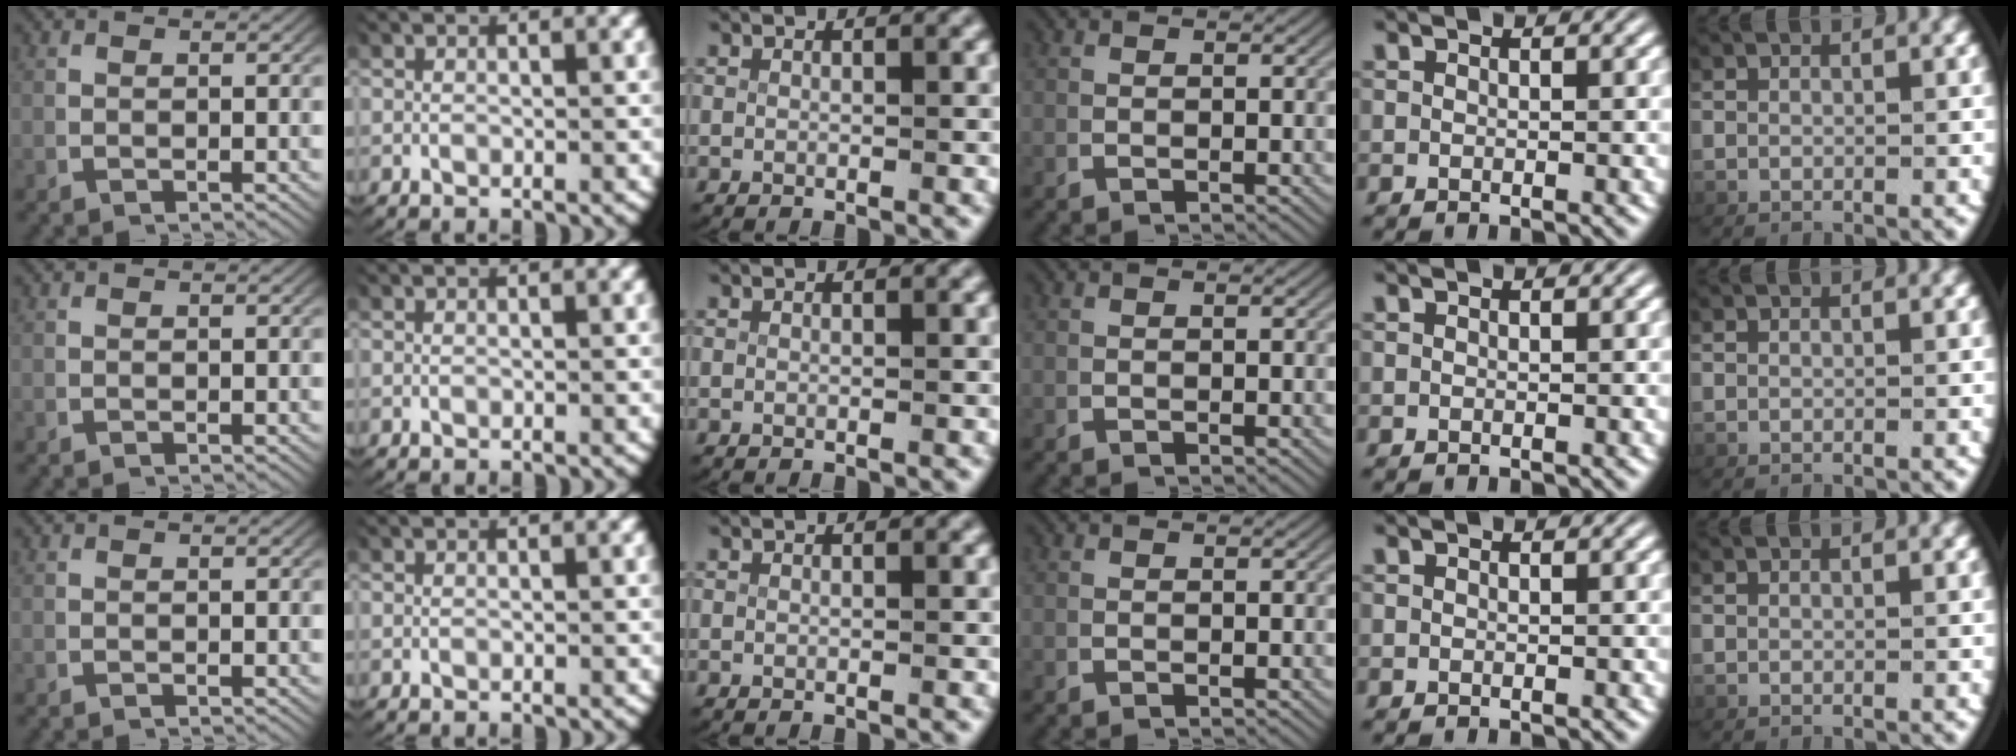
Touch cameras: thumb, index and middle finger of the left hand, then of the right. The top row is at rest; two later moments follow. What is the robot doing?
{"motion": "reach", "object": "key"}